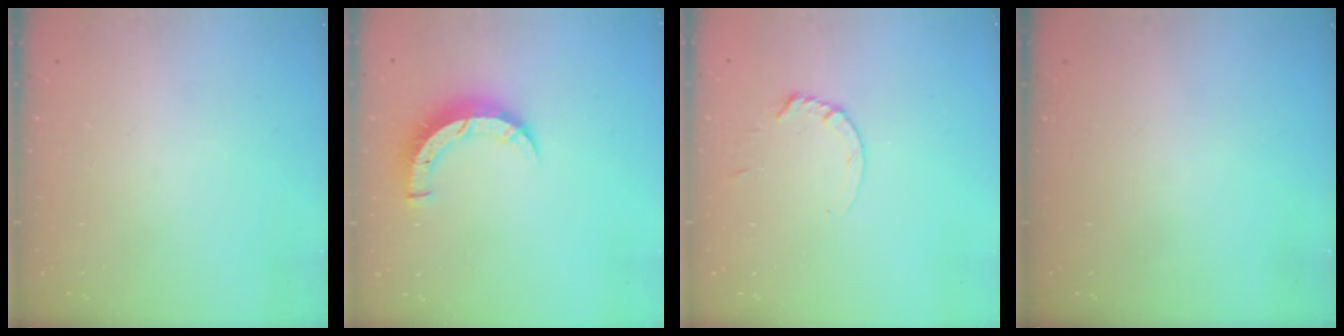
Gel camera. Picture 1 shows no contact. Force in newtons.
{"total": 7.2, "press": 7.2, "slide": 0.3}
{"total": 1.8, "press": 1.7, "slide": 0.2}
{"total": 0.0}